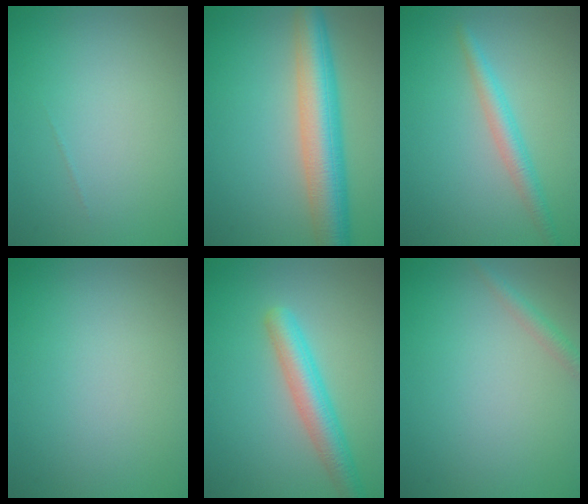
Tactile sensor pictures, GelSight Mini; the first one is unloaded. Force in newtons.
{"total": 7.5, "press": 7.5, "slide": 0.1}
{"total": 2.6, "press": 2.6, "slide": 0.1}
{"total": 0.0}
{"total": 4.4, "press": 4.4, "slide": 0.2}
{"total": 1.4, "press": 1.4, "slide": 0.1}